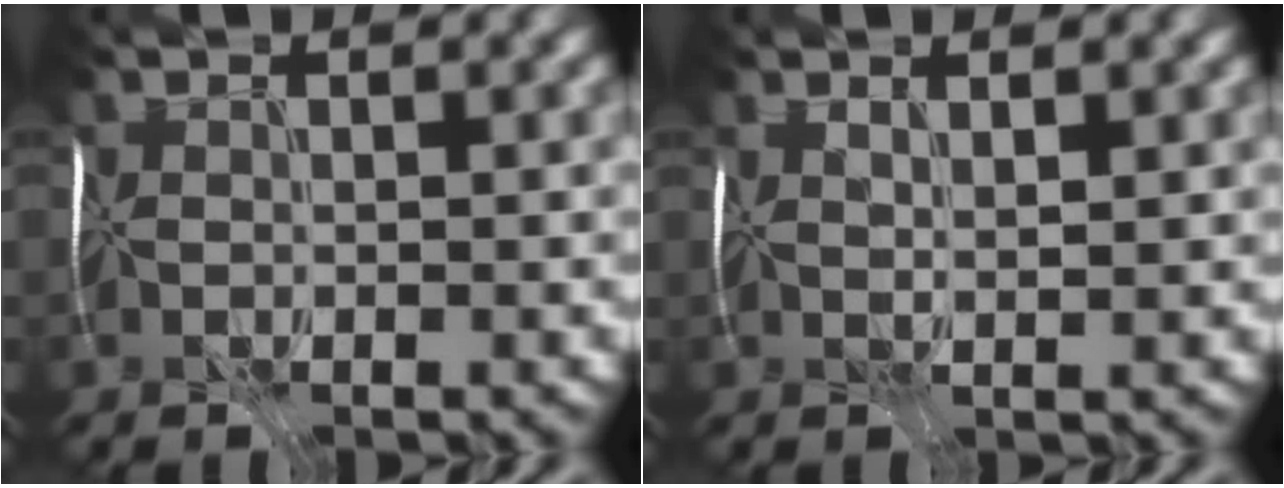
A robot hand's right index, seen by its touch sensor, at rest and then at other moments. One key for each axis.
{"total": 1.5, "fx": 1.2, "fy": -0.6, "fz": 0.7, "tx": -0.014, "ty": 0.003, "tz": 0.027}